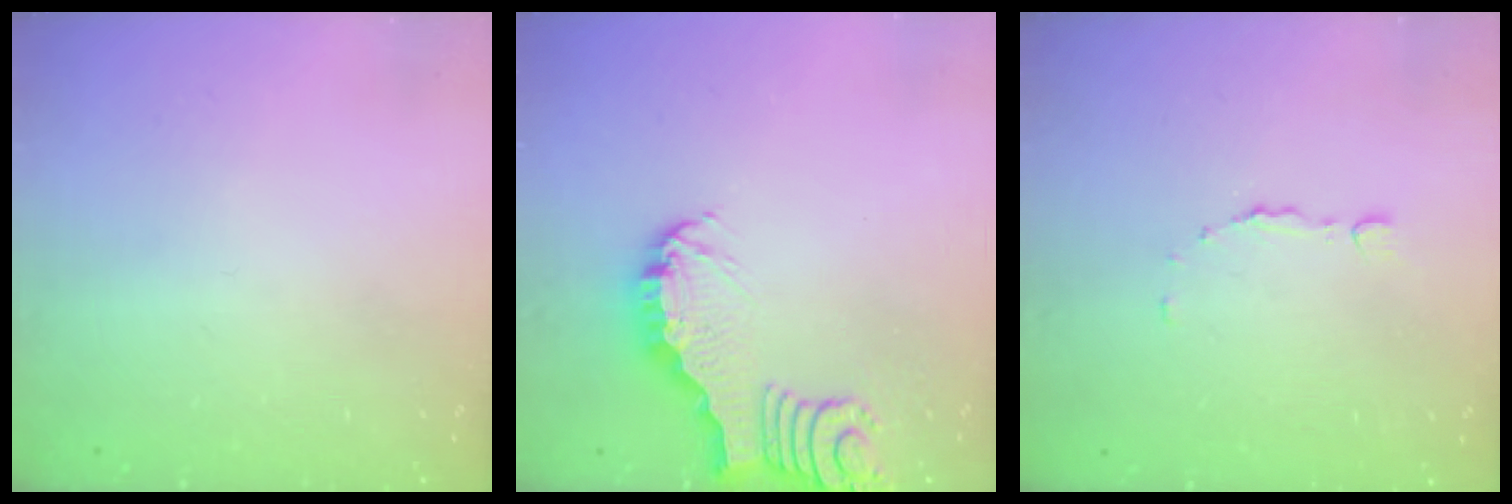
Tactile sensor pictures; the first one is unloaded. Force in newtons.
{"total": 3.2, "press": 3.2, "slide": 0.2}
{"total": 3.0, "press": 2.9, "slide": 0.7}